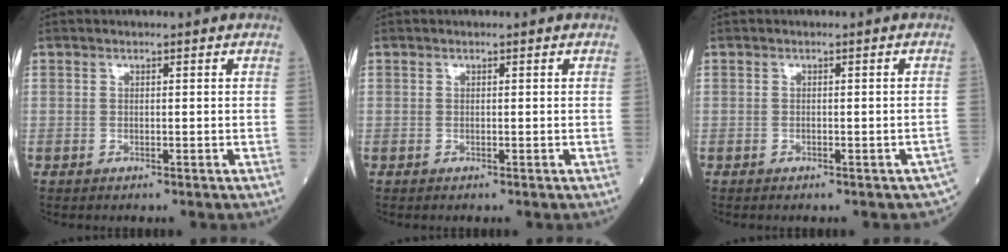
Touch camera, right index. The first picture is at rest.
{"total": 0.0}
{"total": 2.5, "force": [-2.0, 1.0, 1.0], "torque": [-0.002, 0.011, -0.019]}